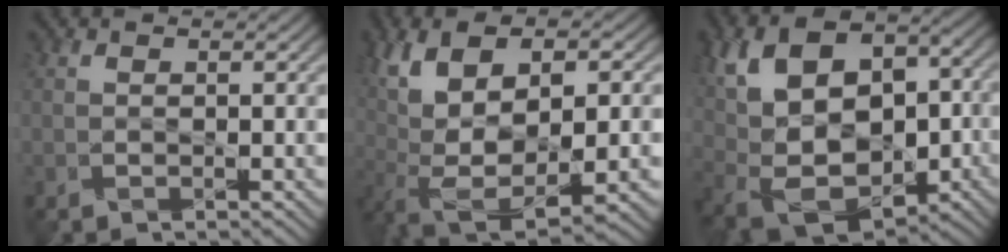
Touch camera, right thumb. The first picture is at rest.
{"total": 13.7, "force": [-0.3, 6.5, 12.0], "torque": [-0.222, -0.010, 0.013]}
{"total": 15.8, "force": [1.5, 10.4, 11.8], "torque": [-0.222, 0.024, 0.048]}